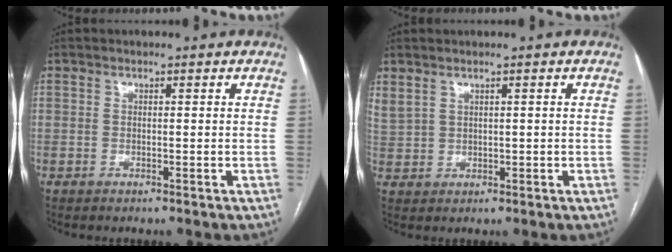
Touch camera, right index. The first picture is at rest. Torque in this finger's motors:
{"motor_torque": [0.01, 0.17, 0.00, 0.00]}